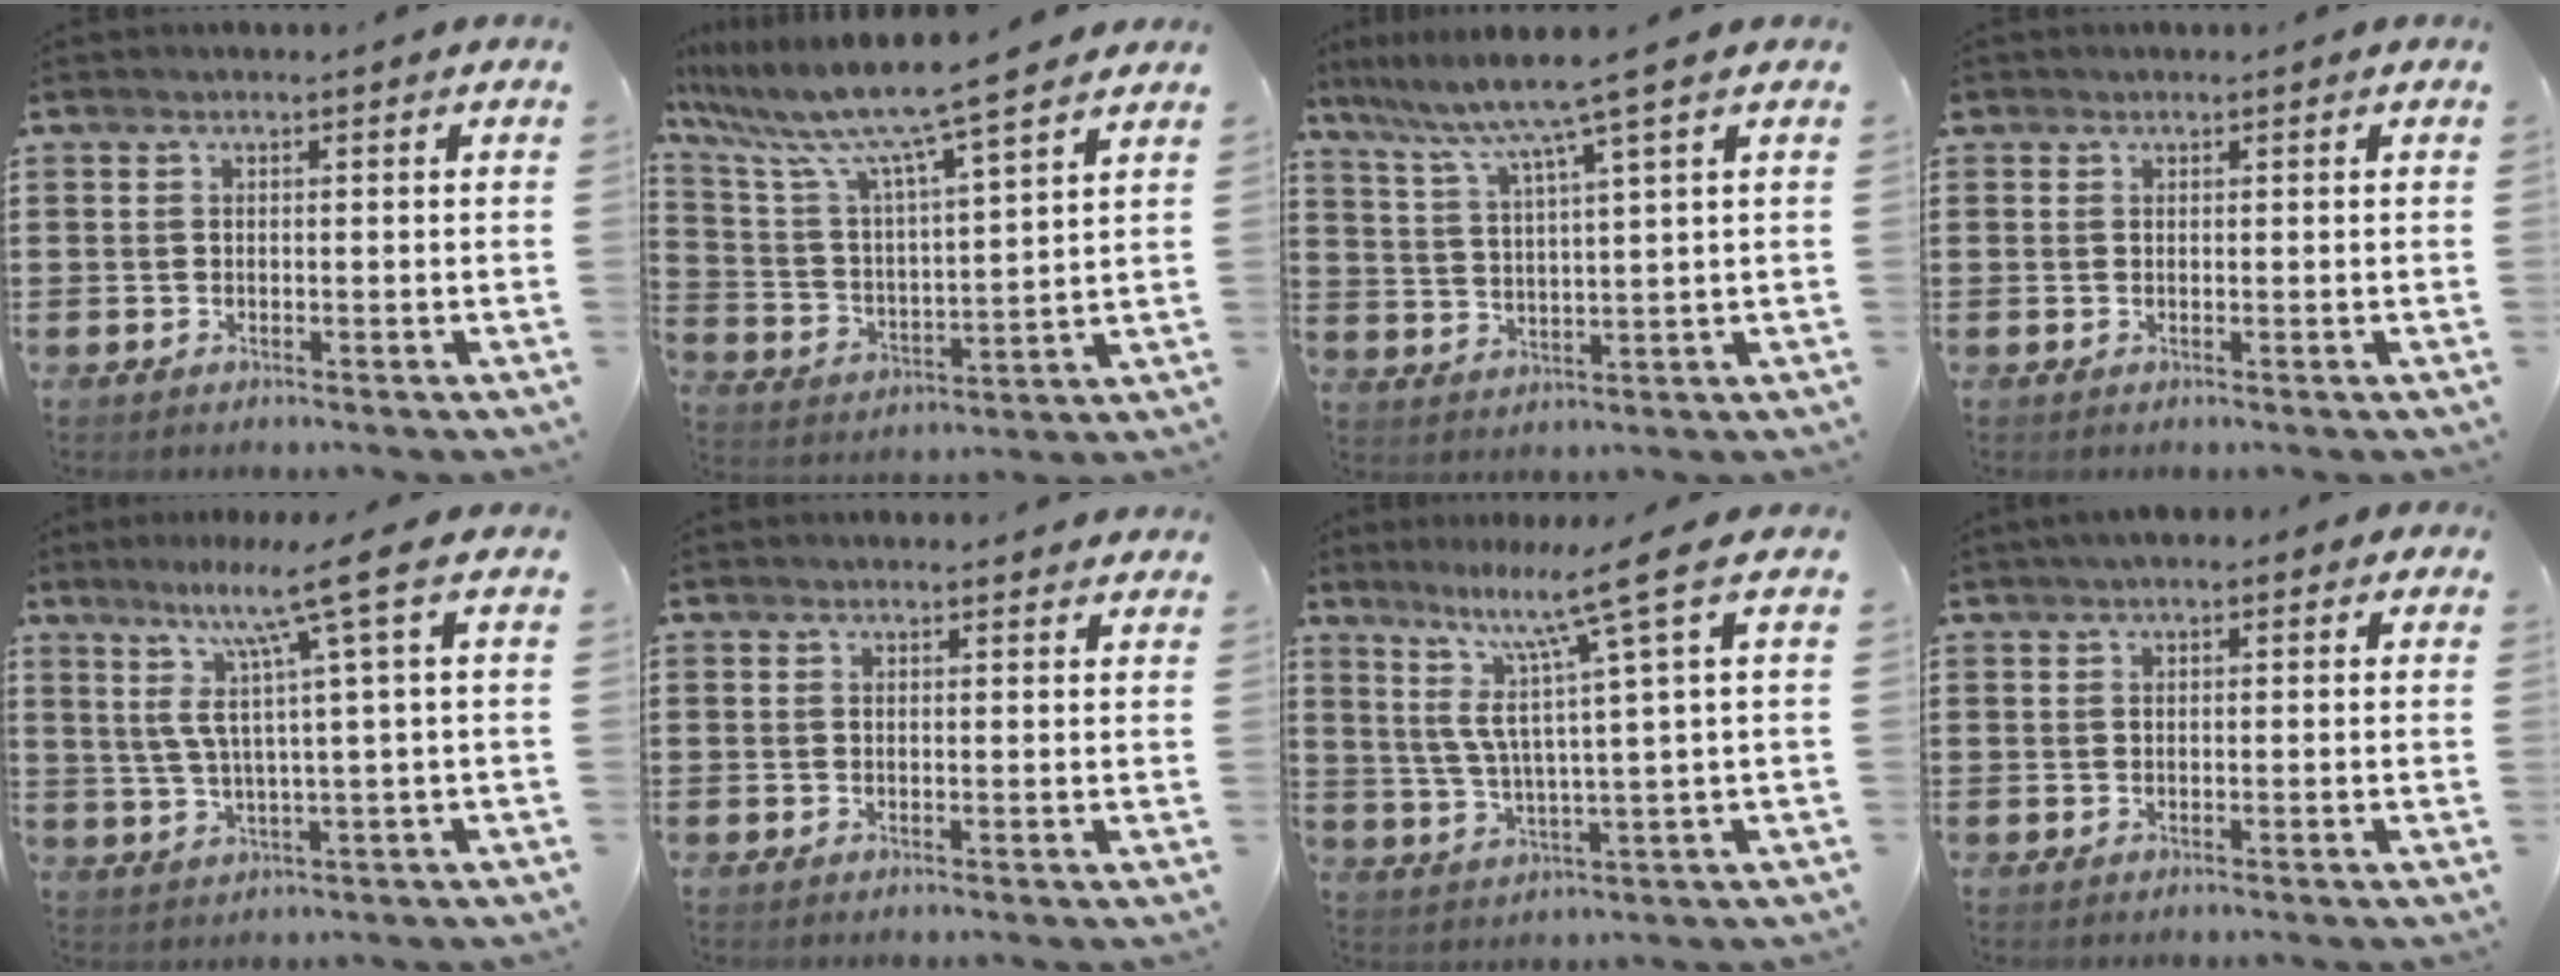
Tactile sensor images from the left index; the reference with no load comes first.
{"total": 9.4, "force": [8.0, -0.3, 4.8], "torque": [-0.129, -0.053, 0.129]}
{"total": 5.8, "force": [4.3, -1.0, 3.9], "torque": [-0.094, -0.031, 0.063]}
{"total": 0.5, "force": [0.3, 0.4, 0.1], "torque": [-0.003, 0.004, 0.006]}
{"total": 10.1, "force": [4.3, -0.9, 9.1], "torque": [-0.194, -0.015, 0.057]}
{"total": 1.1, "force": [1.1, 0.2, 0.2], "torque": [-0.007, 0.001, 0.021]}
{"total": 11.0, "force": [5.6, -0.6, 9.4], "torque": [-0.205, -0.029, 0.081]}
{"total": 1.4, "force": [0.5, 0.8, 1.0], "torque": [-0.022, 0.007, 0.008]}